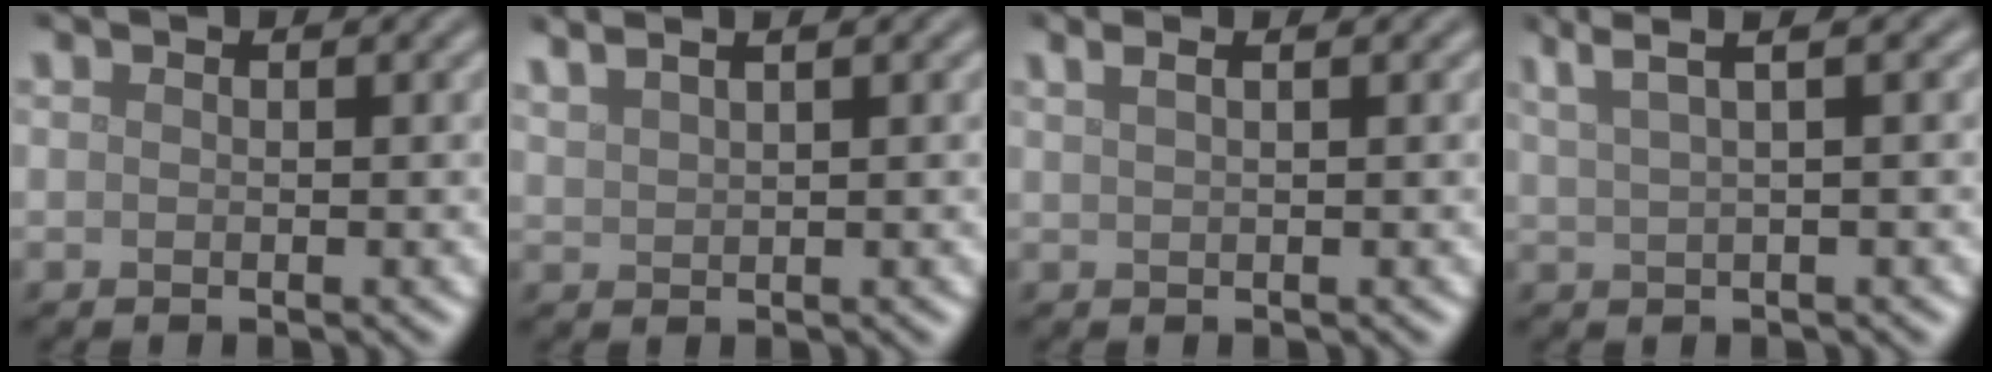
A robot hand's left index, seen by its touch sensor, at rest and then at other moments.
{"total": 4.2, "force": [3.1, 1.5, 2.5], "torque": [-0.020, 0.026, 0.024]}
{"total": 3.1, "force": [1.8, 1.5, 2.0], "torque": [-0.009, 0.014, -0.003]}
{"total": 4.2, "force": [2.8, 0.9, 2.9], "torque": [-0.049, 0.014, 0.035]}